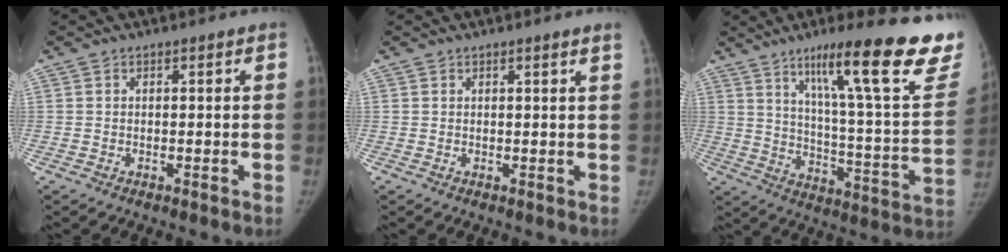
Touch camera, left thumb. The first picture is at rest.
{"total": 2.0, "force": [1.4, -0.4, 1.3], "torque": [-0.020, -0.003, 0.016]}
{"total": 29.6, "force": [19.2, 5.0, 22.0], "torque": [-0.280, -0.083, 0.276]}